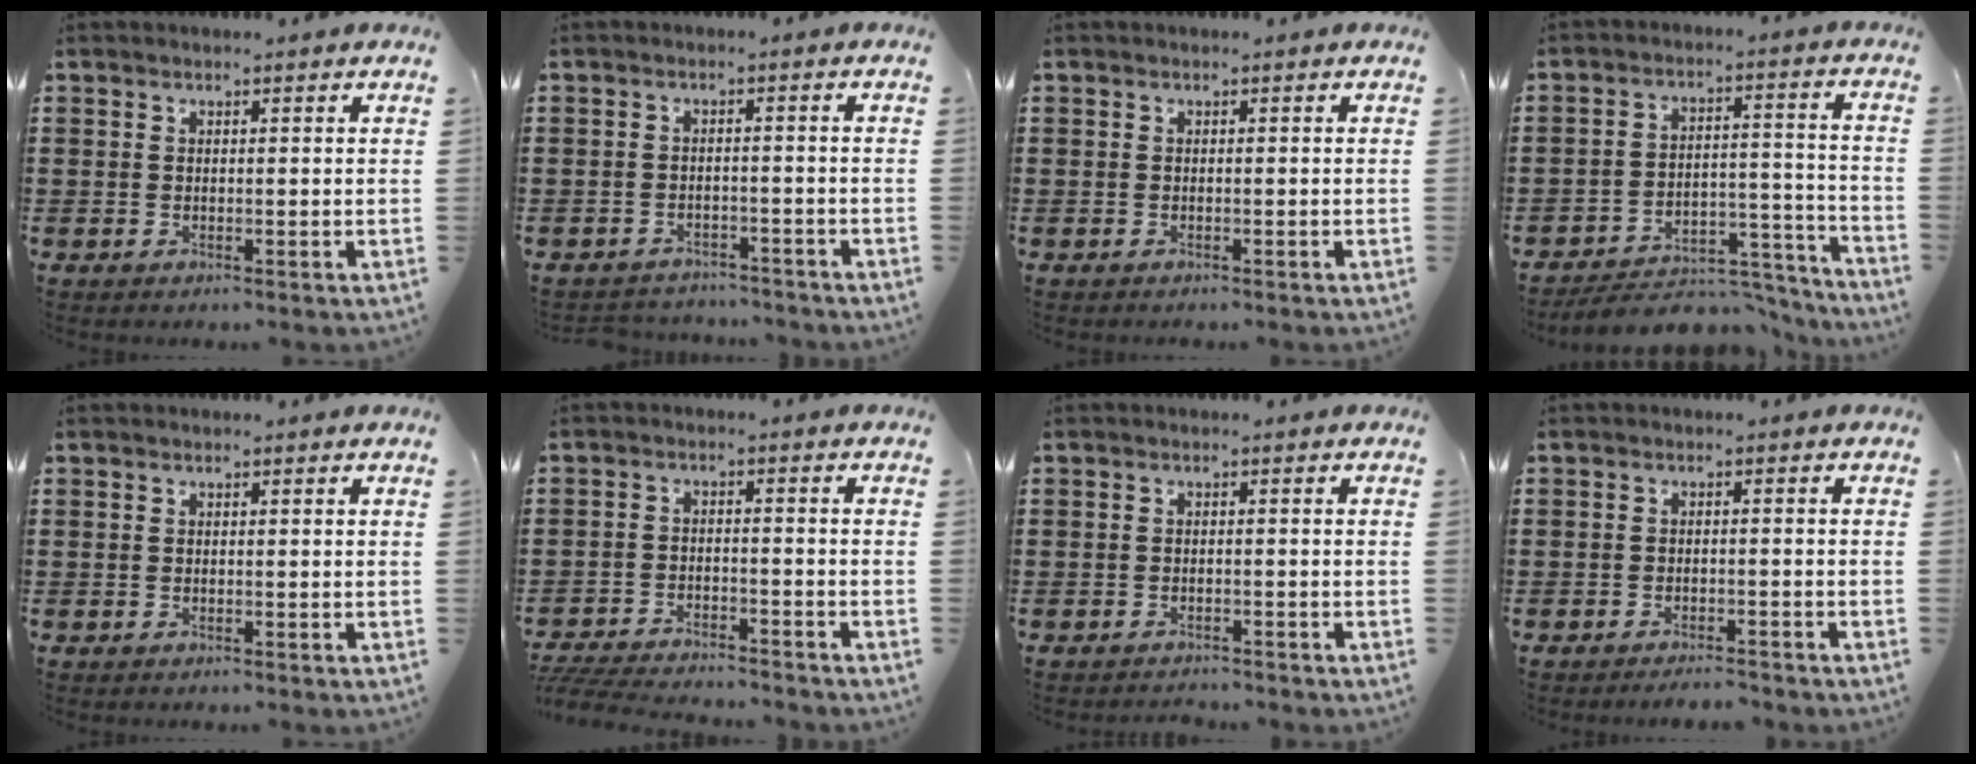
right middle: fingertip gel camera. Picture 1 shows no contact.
{"total": 2.3, "force": [-2.3, 0.4, -0.3], "torque": [-0.002, -0.002, -0.051]}
{"total": 0.0}
{"total": 6.2, "force": [-5.8, 1.4, 1.7], "torque": [-0.021, 0.017, -0.112]}
{"total": 0.0}
{"total": 4.8, "force": [-4.7, 0.2, 0.8], "torque": [-0.024, -0.001, -0.098]}
{"total": 1.0, "force": [-1.0, 0.1, 0.0], "torque": [-0.002, 0.001, -0.022]}
{"total": 2.2, "force": [-2.2, 0.1, 0.0], "torque": [-0.007, -0.001, -0.046]}